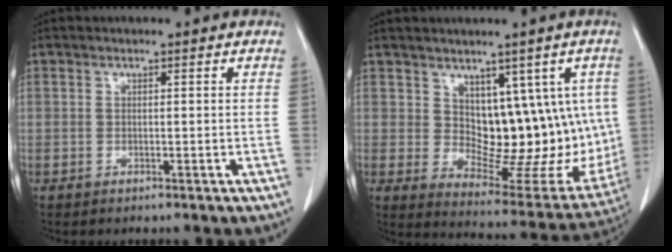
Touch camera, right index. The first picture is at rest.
{"total": 13.5, "force": [2.8, 7.9, 10.5], "torque": [-0.110, 0.008, 0.062]}